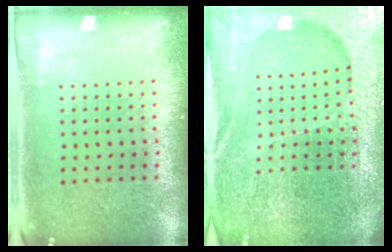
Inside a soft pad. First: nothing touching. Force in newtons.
{"total": 6.1, "press": 5.4, "slide": 2.9}